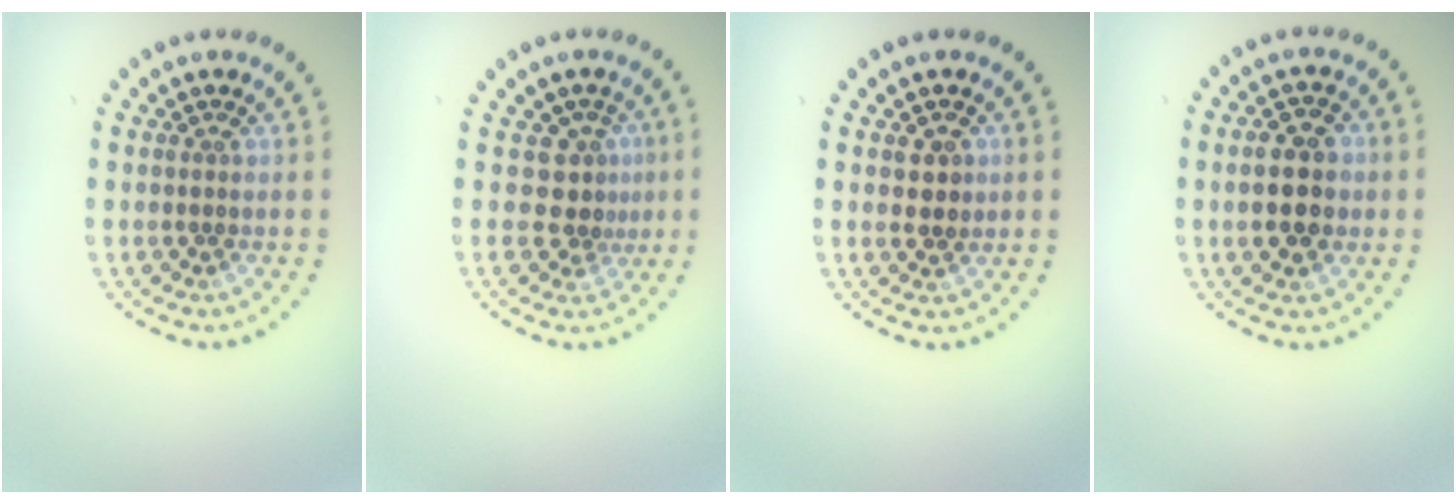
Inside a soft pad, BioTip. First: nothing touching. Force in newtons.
{"total": 2.4, "press": 1.8, "slide": 1.7}
{"total": 1.8, "press": 1.8, "slide": 0.4}
{"total": 4.6, "press": 4.6, "slide": 0.2}